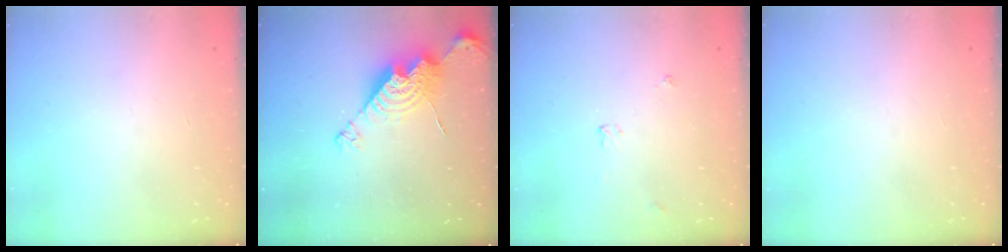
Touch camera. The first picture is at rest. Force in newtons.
{"total": 14.4, "press": 14.4, "slide": 1.3}
{"total": 3.6, "press": 3.5, "slide": 0.5}
{"total": 0.0}